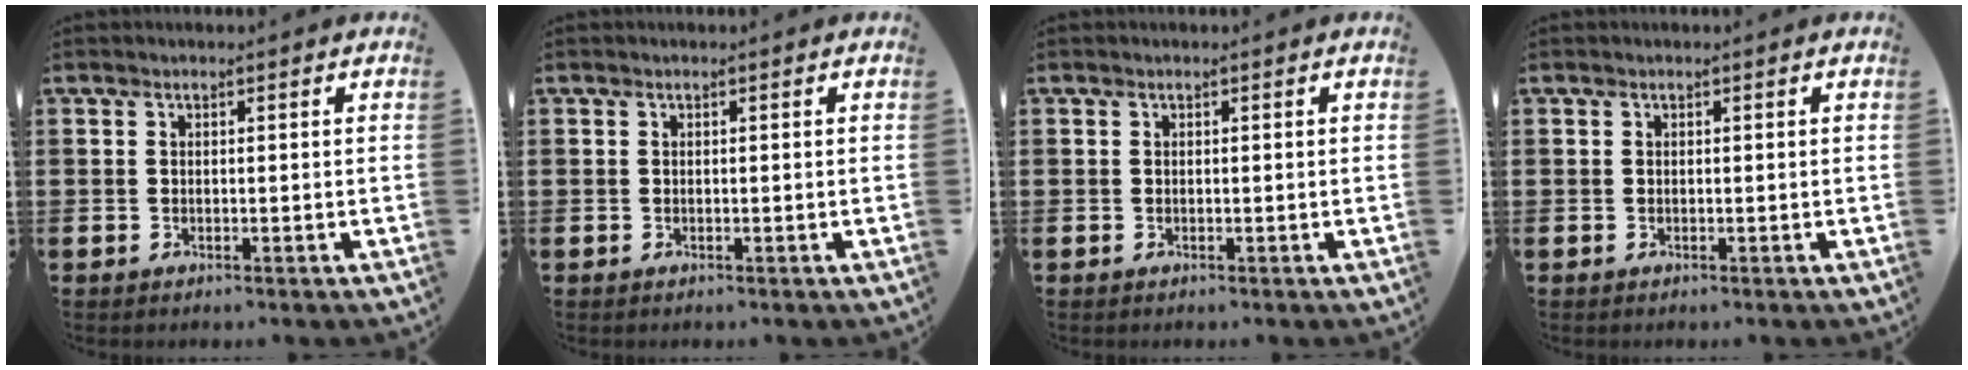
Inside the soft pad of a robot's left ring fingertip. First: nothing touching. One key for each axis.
{"total": 0.0}
{"total": 0.0}
{"total": 0.0}